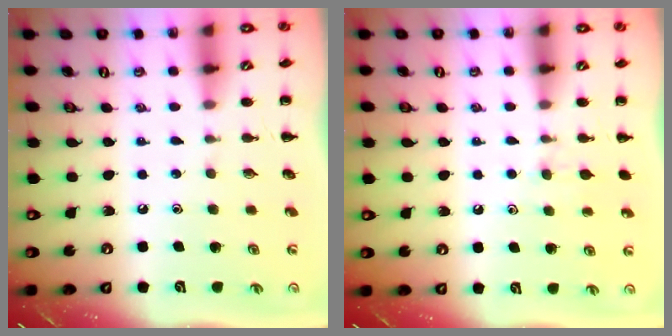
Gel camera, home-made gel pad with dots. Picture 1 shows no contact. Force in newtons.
{"total": 4.5, "press": 4.3, "slide": 1.5}